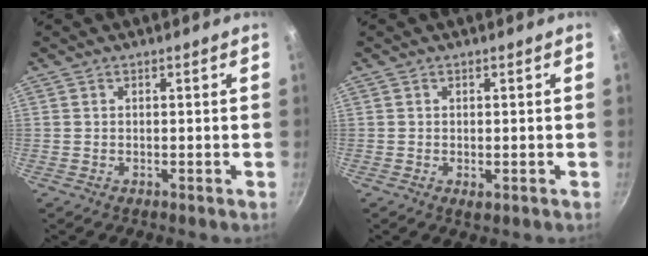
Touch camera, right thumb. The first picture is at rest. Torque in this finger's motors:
{"motor_torque": [-0.43, 0.66, -0.45, 0.06, 0.07]}